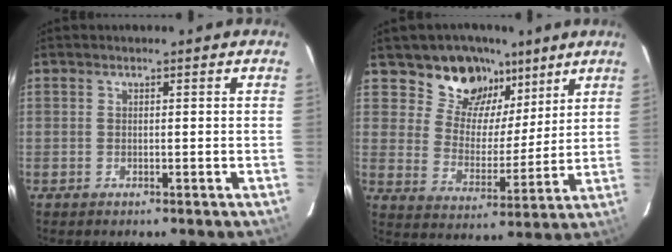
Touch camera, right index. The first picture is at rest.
{"total": 12.9, "force": [8.7, 8.5, 4.2], "torque": [-0.072, -0.004, 0.151]}